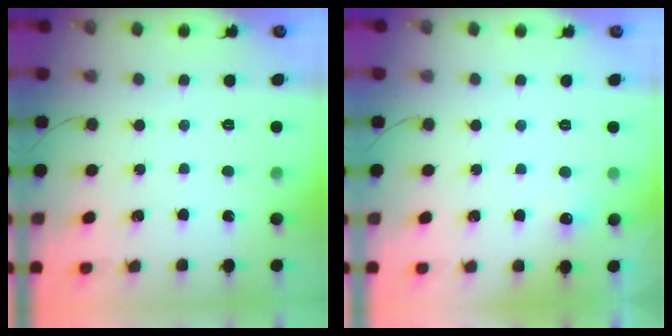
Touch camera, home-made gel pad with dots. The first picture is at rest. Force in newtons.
{"total": 4.7, "press": 4.5, "slide": 1.3}